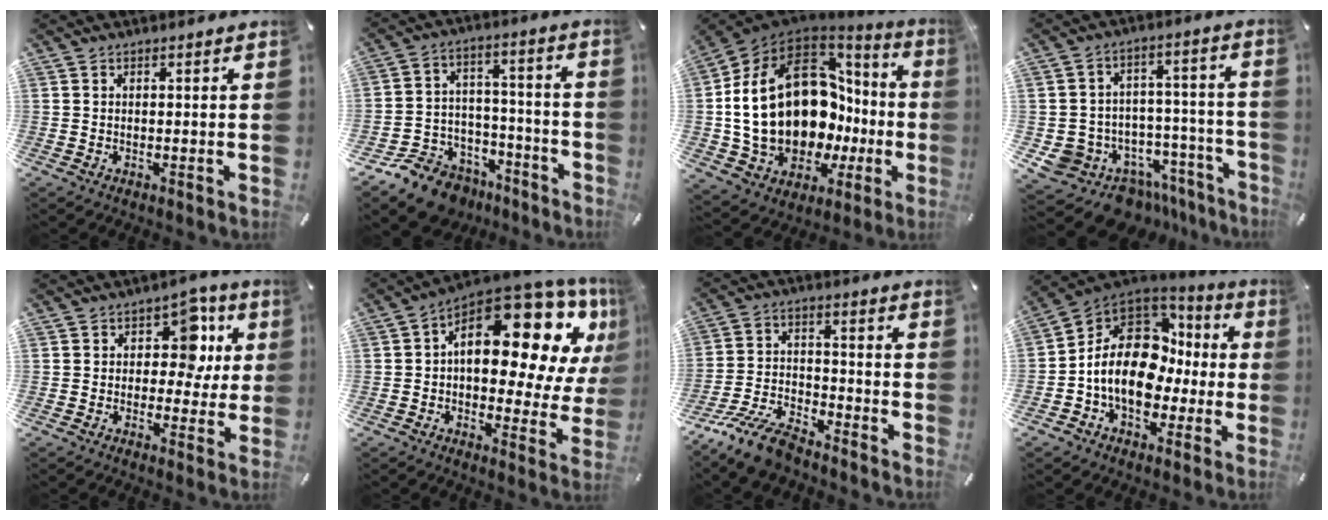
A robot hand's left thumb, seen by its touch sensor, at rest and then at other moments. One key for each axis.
{"total": 13.6, "fx": -10.2, "fy": 8.0, "fz": 4.1, "tx": -0.060, "ty": 0.076, "tz": -0.175}
{"total": 24.9, "fx": 1.5, "fy": 17.2, "fz": 17.9, "tx": -0.353, "ty": -0.041, "tz": 0.067}
{"total": 12.0, "fx": -7.9, "fy": 8.7, "fz": 2.5, "tx": -0.016, "ty": 0.038, "tz": -0.124}
{"total": 10.7, "fx": 3.0, "fy": 7.6, "fz": 7.0, "tx": -0.085, "ty": -0.012, "tz": 0.050}
{"total": 20.1, "fx": 8.1, "fy": 10.9, "fz": 14.9, "tx": -0.177, "ty": -0.074, "tz": 0.131}
{"total": 11.9, "fx": -10.0, "fy": 3.7, "fz": 5.2, "tx": -0.104, "ty": 0.048, "tz": -0.192}
{"total": 16.8, "fx": -0.9, "fy": 12.5, "fz": 11.1, "tx": -0.220, "ty": 0.002, "tz": -0.015}